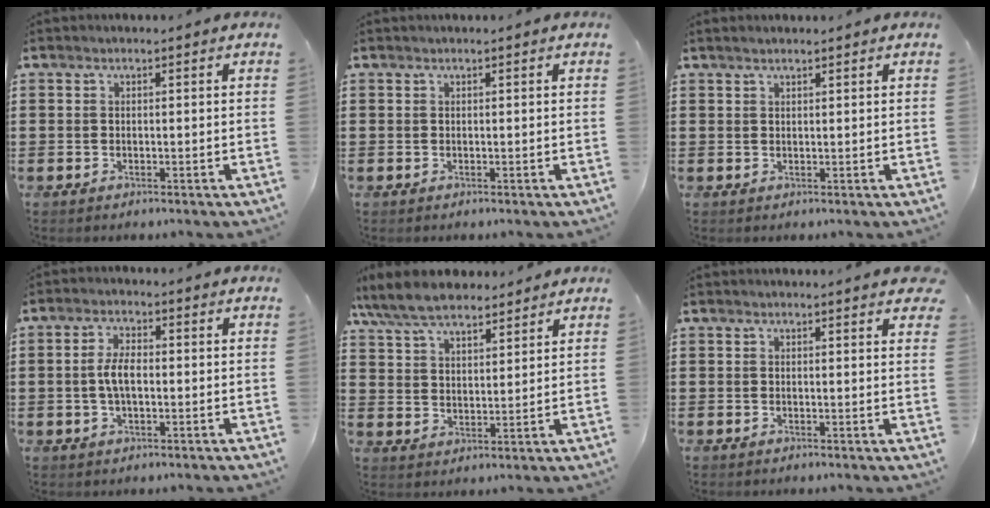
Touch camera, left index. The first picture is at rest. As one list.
[{"total": 0.0}, {"total": 1.0, "force": [0.9, 0.1, 0.4], "torque": [-0.009, 0.001, 0.017]}, {"total": 4.5, "force": [-0.2, 1.9, 4.1], "torque": [-0.091, 0.000, -0.009]}, {"total": 8.1, "force": [7.0, 2.5, 3.1], "torque": [-0.085, -0.013, 0.132]}, {"total": 1.7, "force": [1.4, 0.1, 1.0], "torque": [-0.015, -0.001, 0.025]}]